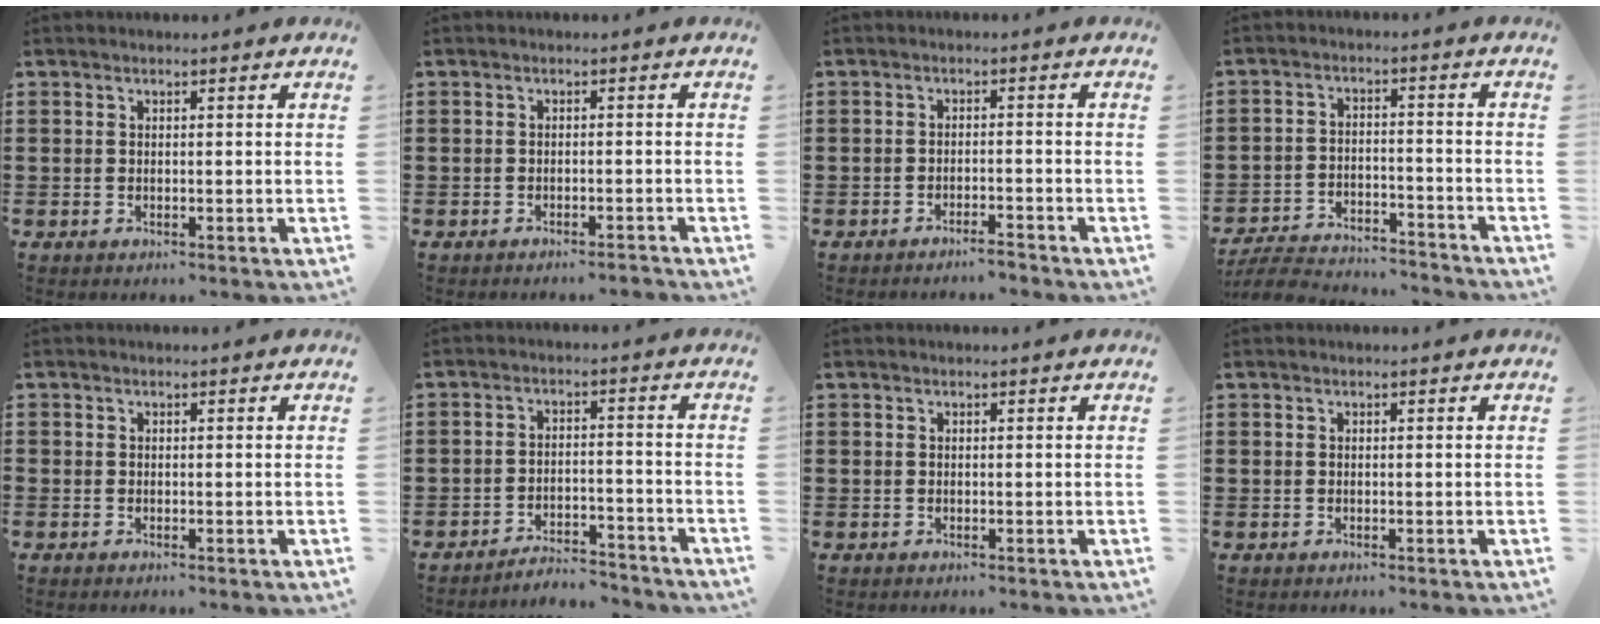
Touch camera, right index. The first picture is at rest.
{"total": 1.3, "force": [-1.2, -0.1, 0.3], "torque": [-0.007, 0.003, -0.025]}
{"total": 2.1, "force": [-2.1, 0.0, 0.6], "torque": [-0.013, 0.000, -0.042]}
{"total": 6.0, "force": [-5.8, 0.7, 1.1], "torque": [-0.034, 0.005, -0.119]}
{"total": 0.0}
{"total": 4.1, "force": [-4.0, 0.3, 0.5], "torque": [-0.013, 0.006, -0.085]}
{"total": 0.0}
{"total": 0.0}